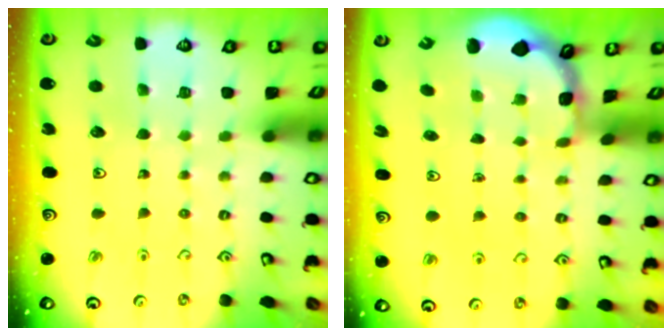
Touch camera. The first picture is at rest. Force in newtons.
{"total": 0.8, "press": 0.8, "slide": 0.2}